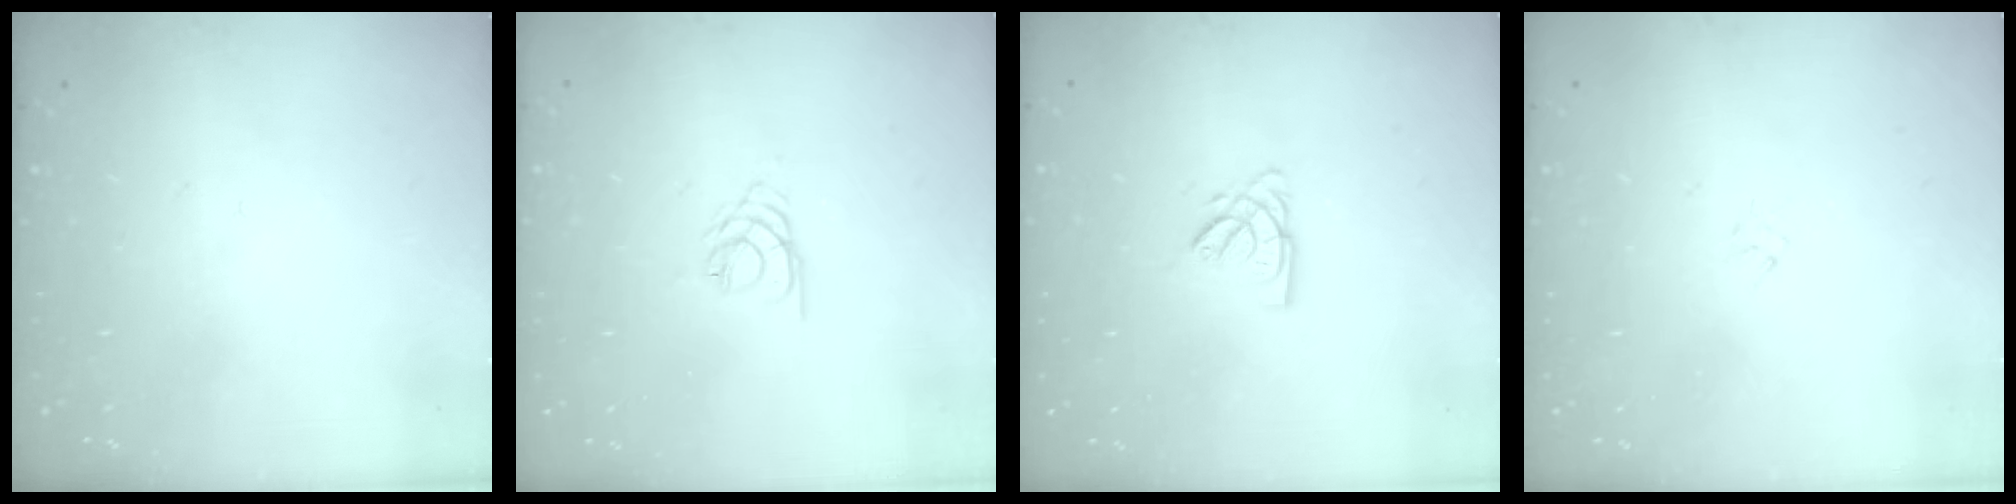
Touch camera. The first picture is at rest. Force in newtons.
{"total": 3.3, "press": 3.2, "slide": 0.5}
{"total": 4.5, "press": 4.5, "slide": 0.3}
{"total": 1.8, "press": 1.8, "slide": 0.5}